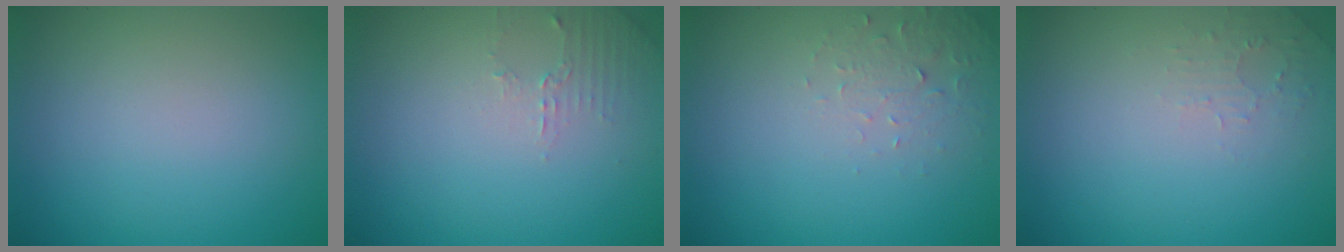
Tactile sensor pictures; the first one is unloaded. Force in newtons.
{"total": 1.4, "press": 1.4, "slide": 0.4}
{"total": 1.9, "press": 1.8, "slide": 0.4}
{"total": 1.3, "press": 1.2, "slide": 0.3}